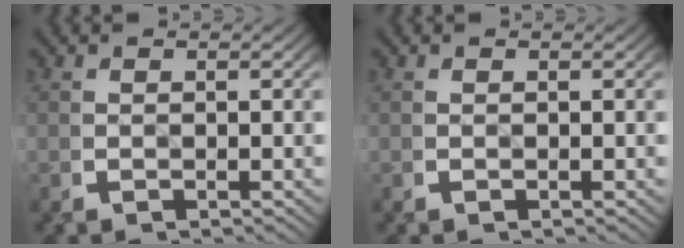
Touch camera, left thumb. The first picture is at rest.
{"total": 0.0}